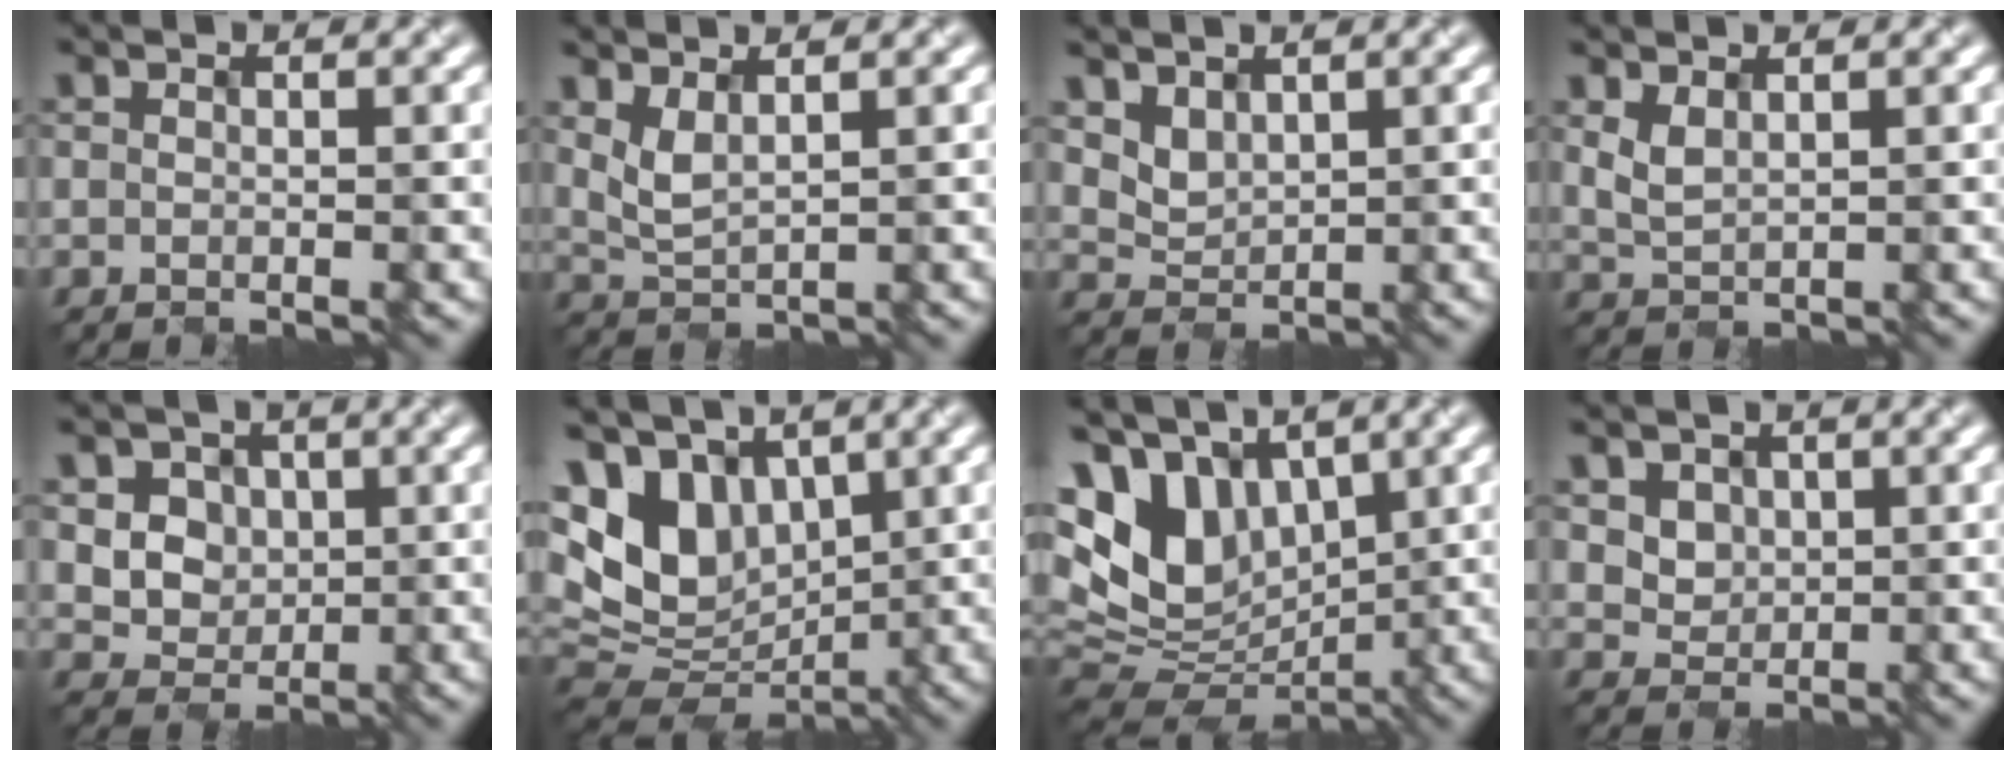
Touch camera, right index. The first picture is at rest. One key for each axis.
{"total": 1.9, "fx": 1.0, "fy": 0.5, "fz": 1.5, "tx": -0.041, "ty": -0.006, "tz": 0.027}
{"total": 2.0, "fx": 1.4, "fy": 1.2, "fz": 0.8, "tx": -0.021, "ty": -0.003, "tz": 0.034}
{"total": 1.5, "fx": 0.7, "fy": 0.7, "fz": 1.1, "tx": -0.030, "ty": -0.003, "tz": 0.019}
{"total": 5.4, "fx": 1.1, "fy": 4.8, "fz": 2.3, "tx": -0.046, "ty": 0.010, "tz": 0.015}
{"total": 8.2, "fx": 2.6, "fy": 5.5, "fz": 5.5, "tx": -0.119, "ty": 0.003, "tz": 0.043}
{"total": 9.9, "fx": 3.2, "fy": 6.7, "fz": 6.6, "tx": -0.150, "ty": 0.012, "tz": 0.051}
{"total": 4.2, "fx": 1.9, "fy": 3.3, "fz": 1.6, "tx": -0.050, "ty": 0.009, "tz": 0.037}